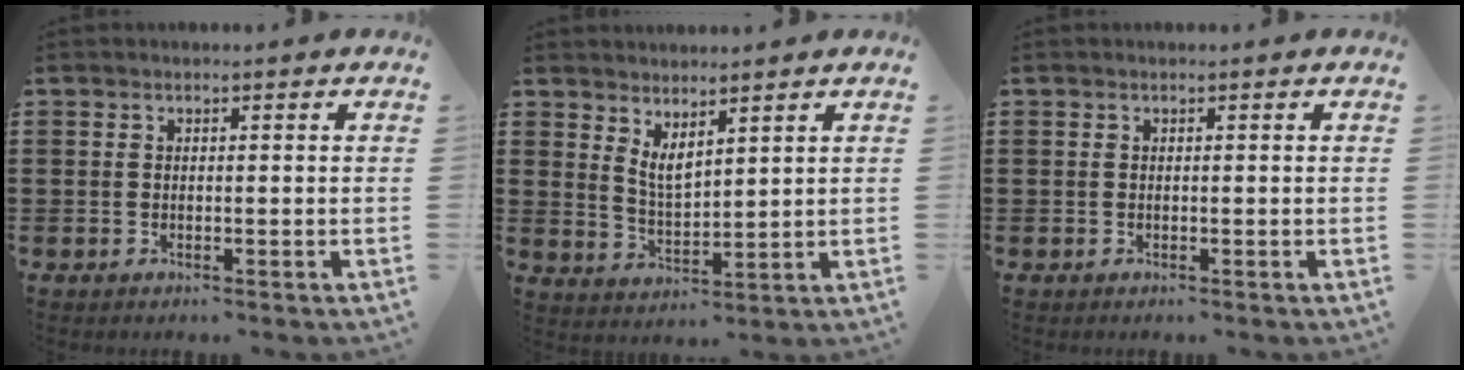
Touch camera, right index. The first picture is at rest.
{"total": 3.6, "force": [2.8, 1.2, 1.9], "torque": [-0.046, -0.004, 0.051]}
{"total": 0.0}